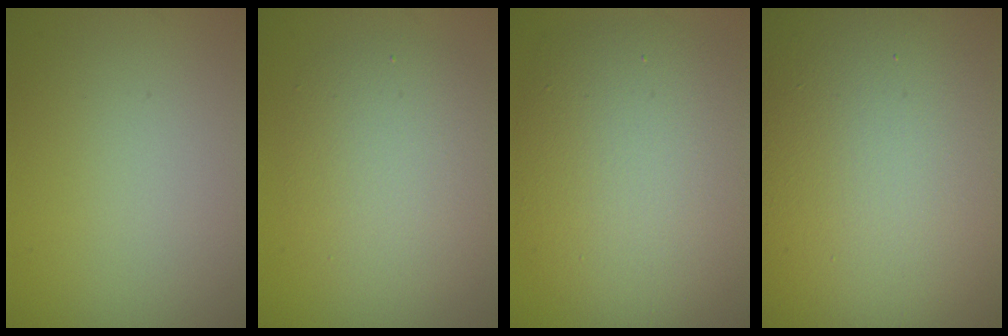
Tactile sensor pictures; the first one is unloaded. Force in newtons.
{"total": 4.8, "press": 4.8, "slide": 0.1}
{"total": 9.6, "press": 9.6, "slide": 0.4}
{"total": 28.1, "press": 28.1, "slide": 0.8}